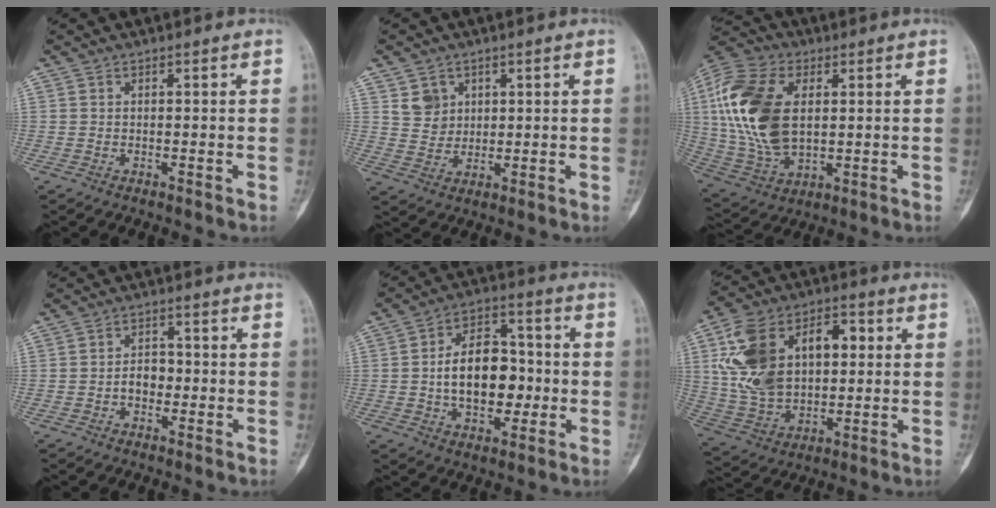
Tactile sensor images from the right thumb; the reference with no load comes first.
{"total": 5.1, "force": [2.3, 4.3, 1.5], "torque": [-0.007, -0.016, 0.049]}
{"total": 20.6, "force": [3.1, 12.3, 16.2], "torque": [-0.340, -0.004, 0.059]}
{"total": 3.7, "force": [-1.0, 2.7, 2.4], "torque": [-0.022, 0.017, -0.024]}
{"total": 14.5, "force": [-1.1, 9.3, 11.1], "torque": [-0.145, 0.030, -0.018]}
{"total": 21.7, "force": [4.1, 13.8, 16.1], "torque": [-0.276, 0.019, 0.080]}